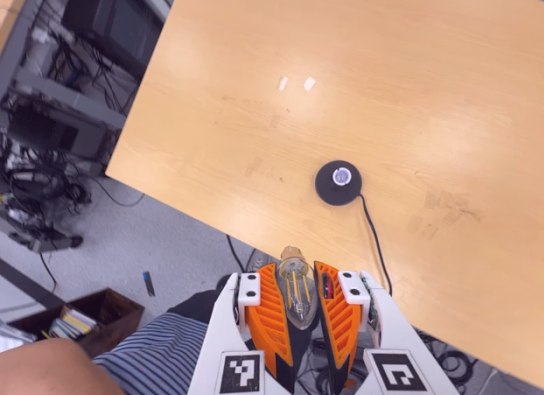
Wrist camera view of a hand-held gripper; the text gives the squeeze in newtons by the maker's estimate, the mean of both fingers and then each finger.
{"total": 20.7, "left": 24.1, "right": 17.2}